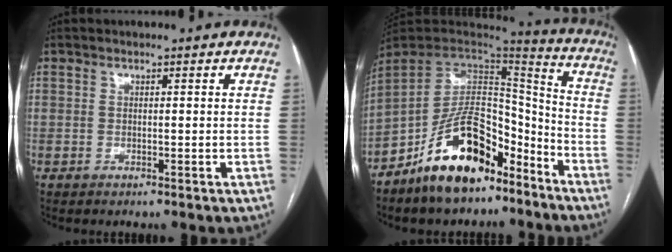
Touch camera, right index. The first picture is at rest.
{"total": 17.8, "force": [-11.5, 9.0, 10.2], "torque": [-0.168, 0.040, -0.194]}